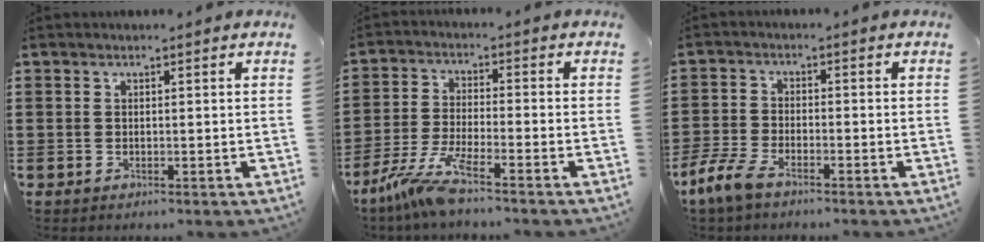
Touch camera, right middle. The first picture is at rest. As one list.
[{"total": 6.9, "force": [-5.6, -0.2, 4.1], "torque": [-0.105, -0.023, -0.113]}, {"total": 5.3, "force": [-4.0, 1.6, 3.1], "torque": [-0.092, -0.010, -0.087]}]